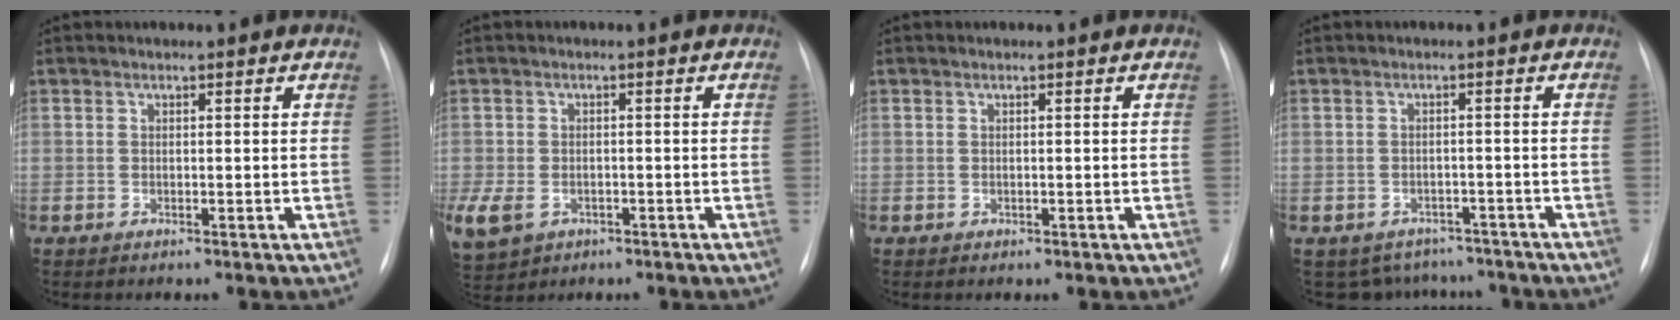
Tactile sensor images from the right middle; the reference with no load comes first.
{"total": 12.2, "force": [-5.3, 9.3, 5.9], "torque": [-0.176, -0.006, -0.077]}
{"total": 0.0}
{"total": 4.0, "force": [-3.6, 1.6, -0.6], "torque": [0.007, 0.011, -0.053]}